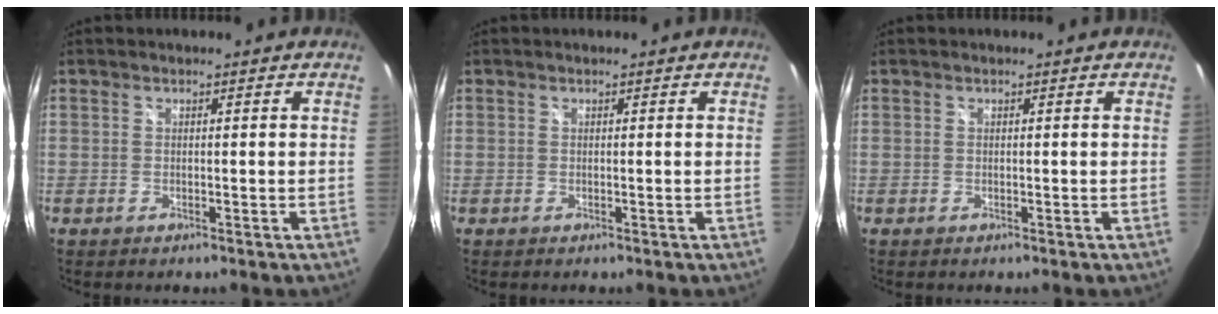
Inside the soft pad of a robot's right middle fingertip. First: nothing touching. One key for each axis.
{"total": 0.0}
{"total": 0.0}